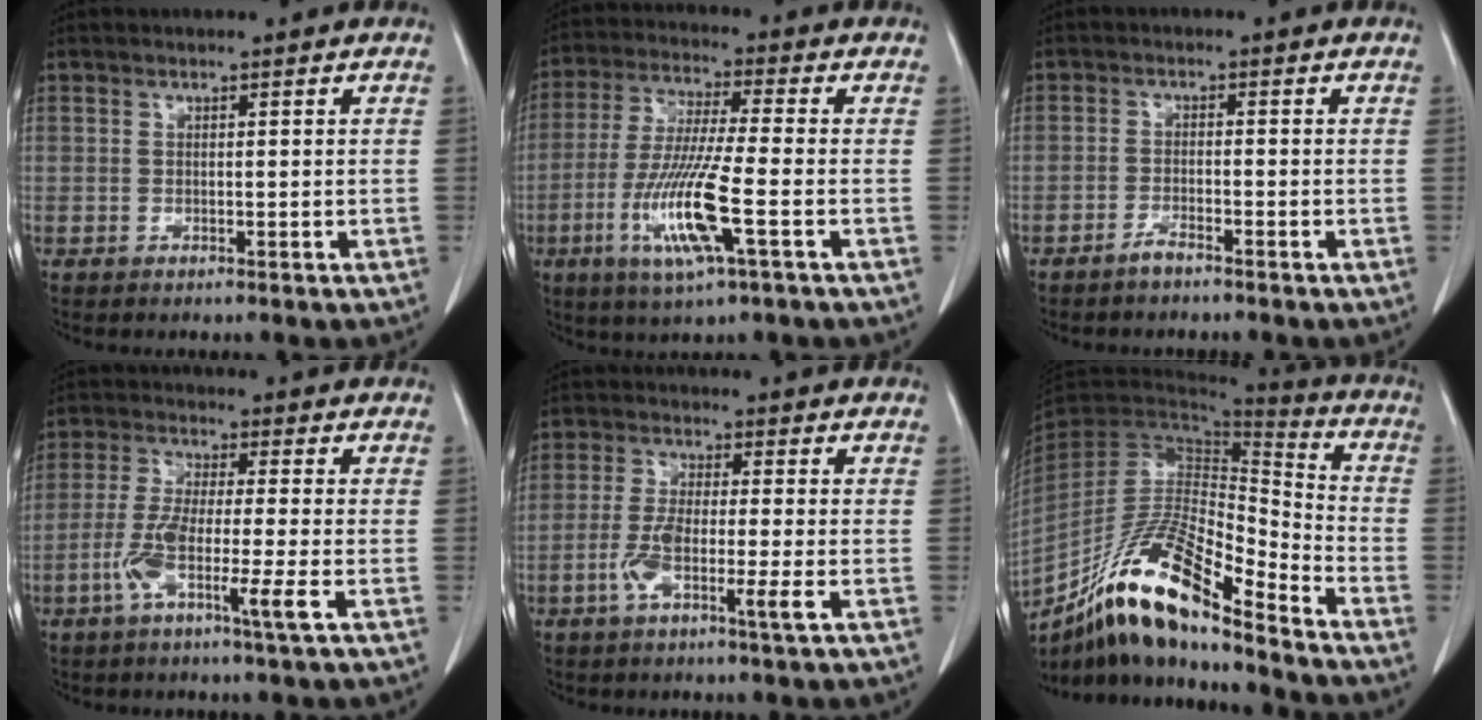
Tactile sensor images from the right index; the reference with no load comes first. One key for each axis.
{"total": 12.6, "fx": -4.0, "fy": 0.5, "fz": 11.9, "tx": -0.245, "ty": -0.020, "tz": -0.078}
{"total": 2.0, "fx": -1.8, "fy": 0.2, "fz": 1.0, "tx": -0.024, "ty": -0.002, "tz": -0.034}
{"total": 8.4, "fx": -3.1, "fy": -0.2, "fz": 7.8, "tx": -0.150, "ty": -0.009, "tz": -0.063}
{"total": 6.5, "fx": -2.2, "fy": 0.3, "fz": 6.1, "tx": -0.120, "ty": -0.003, "tz": -0.044}
{"total": 18.7, "fx": -13.8, "fy": 2.9, "fz": 12.3, "tx": -0.234, "ty": -0.007, "tz": -0.251}